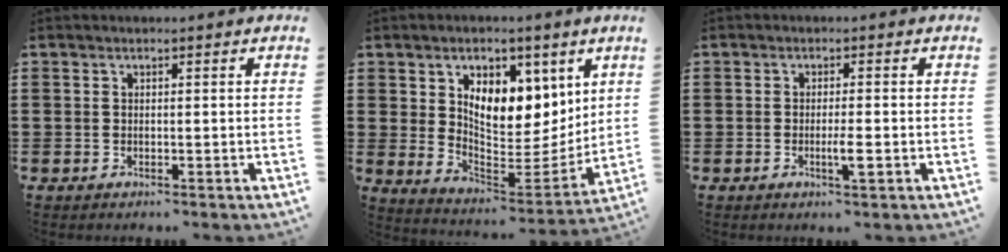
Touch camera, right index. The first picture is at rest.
{"total": 8.2, "force": [4.9, 5.1, 4.1], "torque": [-0.081, -0.034, 0.086]}
{"total": 2.8, "force": [-0.9, 0.3, 2.6], "torque": [-0.052, -0.005, -0.018]}